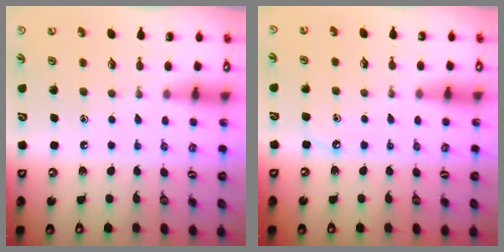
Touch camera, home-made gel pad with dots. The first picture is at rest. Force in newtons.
{"total": 3.5, "press": 3.4, "slide": 0.5}